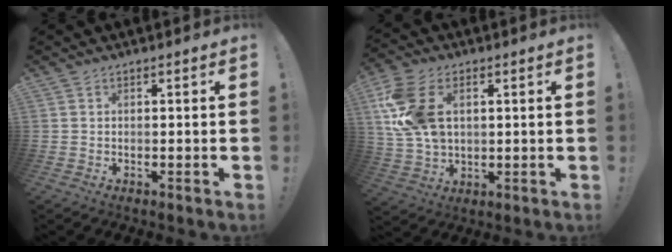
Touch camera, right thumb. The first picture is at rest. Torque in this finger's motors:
{"motor_torque": [1.83, 1.90, 0.79, -0.27, 0.14]}